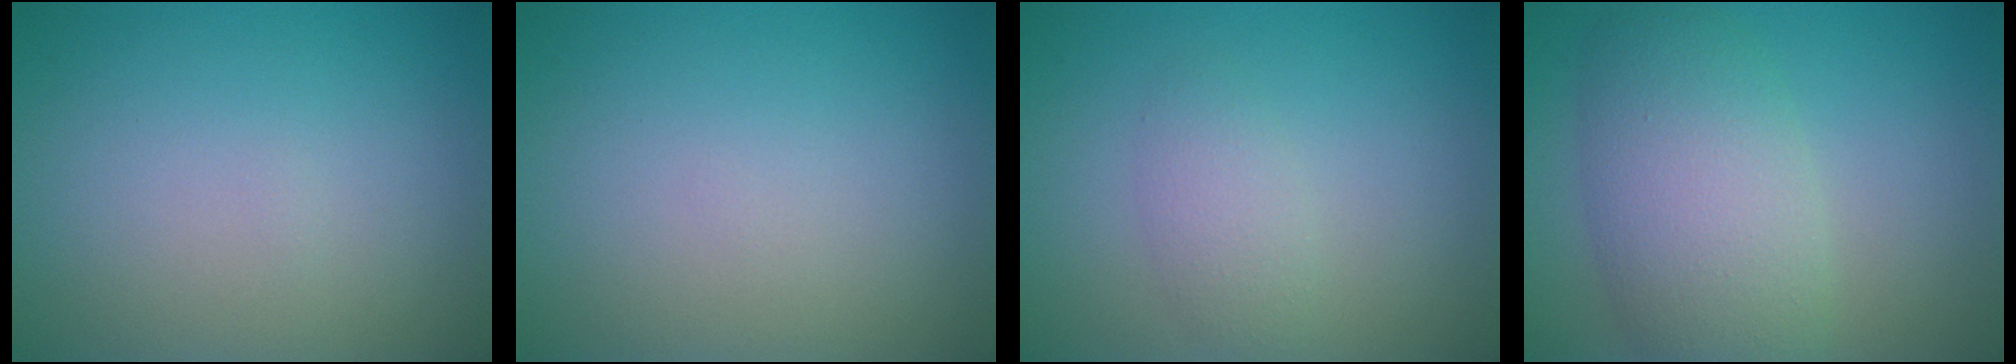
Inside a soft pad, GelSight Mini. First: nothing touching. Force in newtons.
{"total": 0.0}
{"total": 1.9, "press": 1.9, "slide": 0.1}
{"total": 7.0, "press": 7.0, "slide": 0.2}